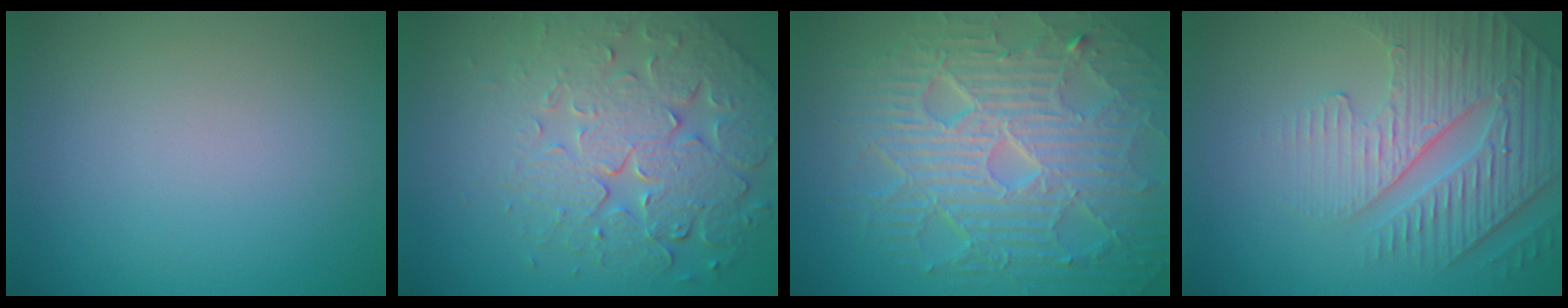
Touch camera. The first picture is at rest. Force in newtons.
{"total": 8.0, "press": 5.8, "slide": 5.5}
{"total": 10.5, "press": 6.7, "slide": 8.1}
{"total": 4.6, "press": 4.3, "slide": 1.6}